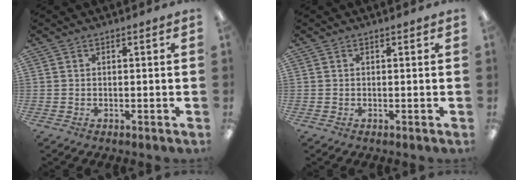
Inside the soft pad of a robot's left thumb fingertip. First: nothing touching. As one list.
[{"total": 0.0}]